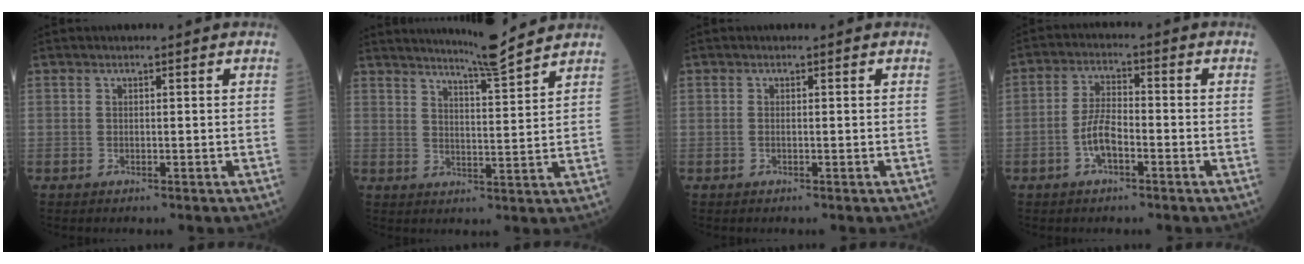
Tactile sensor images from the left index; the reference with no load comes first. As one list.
[{"total": 7.5, "force": [7.1, -1.1, 2.3], "torque": [-0.052, -0.013, 0.110]}, {"total": 0.0}, {"total": 5.1, "force": [-2.2, 1.8, 4.2], "torque": [-0.088, 0.009, -0.044]}]